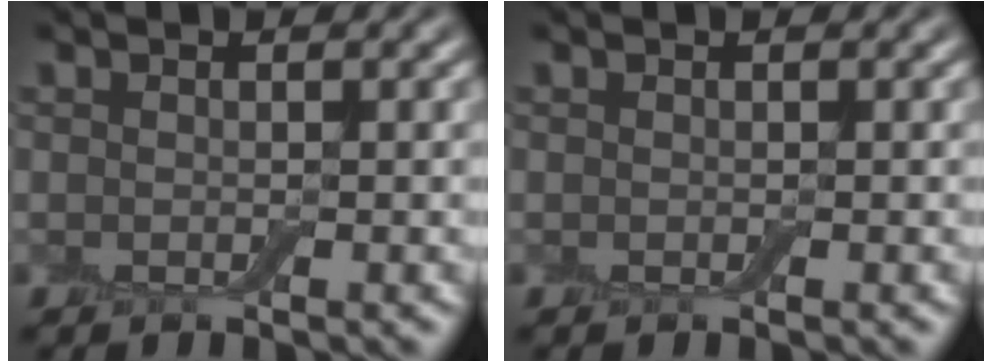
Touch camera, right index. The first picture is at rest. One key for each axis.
{"total": 0.0}